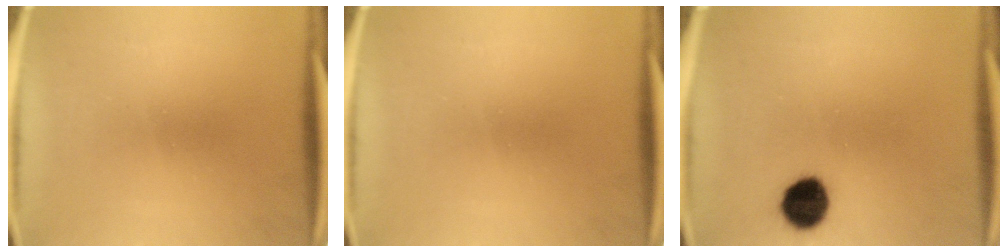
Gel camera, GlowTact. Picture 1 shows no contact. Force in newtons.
{"total": 0.0}
{"total": 8.4}